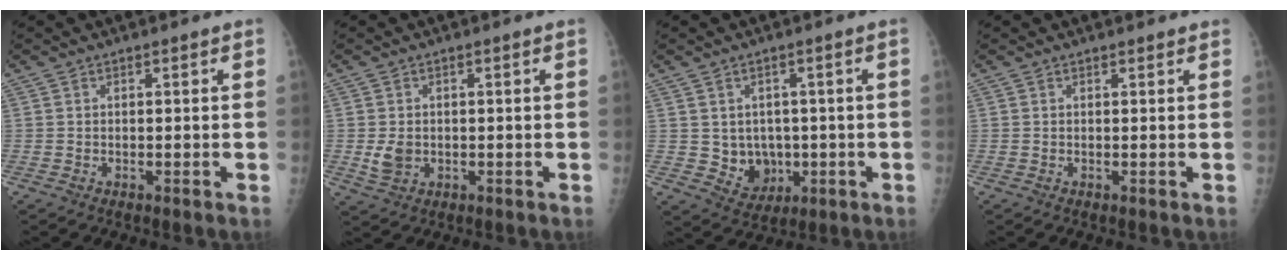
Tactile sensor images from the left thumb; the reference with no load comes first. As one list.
[{"total": 3.4, "force": [-0.1, 2.5, 2.2], "torque": [-0.038, -0.003, 0.006]}, {"total": 6.0, "force": [-0.3, 5.1, 3.0], "torque": [-0.017, -0.002, 0.013]}, {"total": 0.9, "force": [0.8, 0.1, 0.2], "torque": [-0.004, -0.001, 0.012]}]